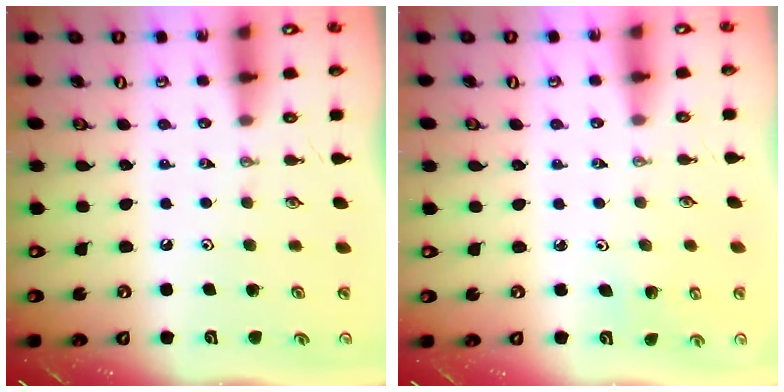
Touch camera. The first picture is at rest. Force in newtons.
{"total": 1.4, "press": 1.4, "slide": 0.1}